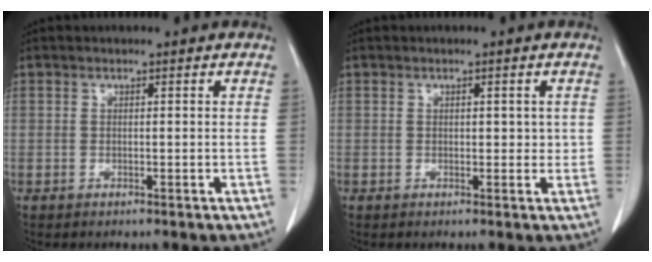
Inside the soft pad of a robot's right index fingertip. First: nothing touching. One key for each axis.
{"total": 1.0, "fx": 0.2, "fy": 0.4, "fz": 0.9, "tx": -0.012, "ty": 0.001, "tz": 0.003}